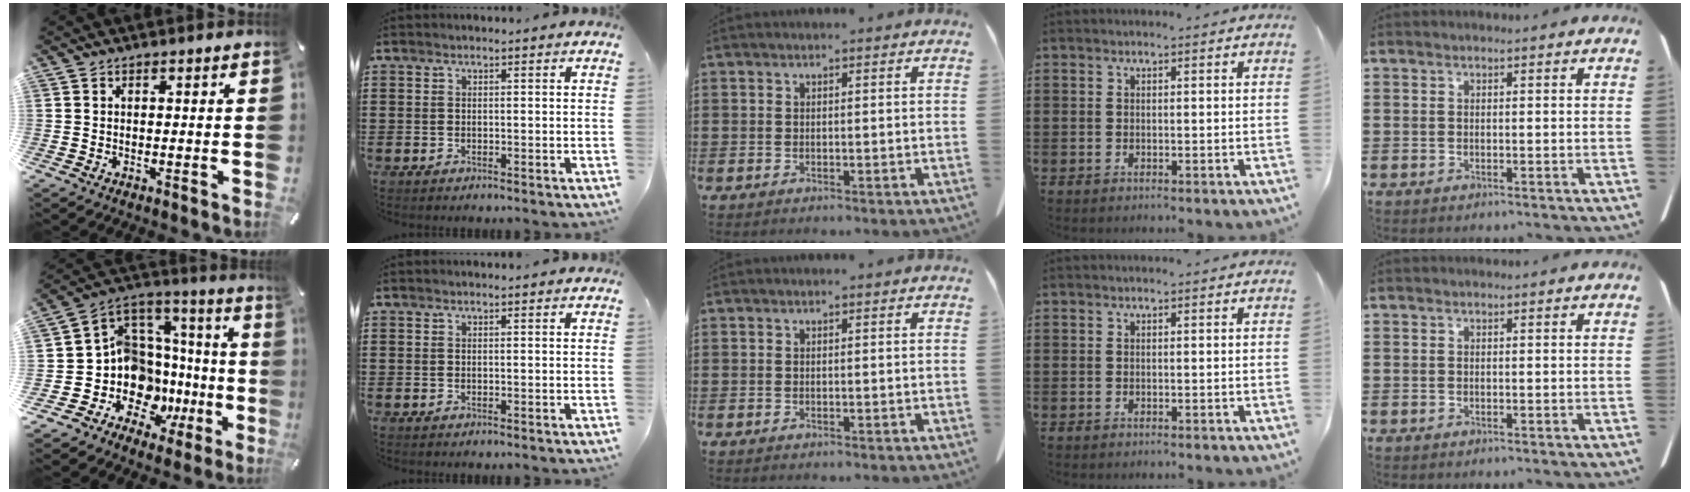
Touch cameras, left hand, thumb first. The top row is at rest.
{"thumb": {"total": 12.3, "force": [-4.4, 10.7, 4.3], "torque": [-0.095, -0.044, -0.061]}}